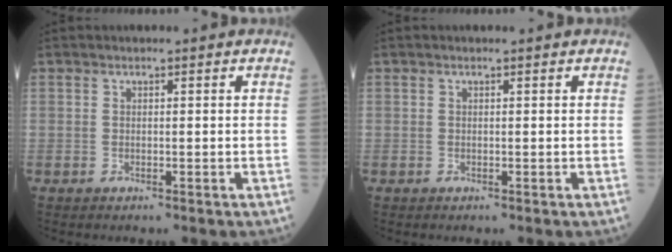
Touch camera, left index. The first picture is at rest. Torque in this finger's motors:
{"motor_torque": [-0.04, 0.03, -0.03, -0.01]}